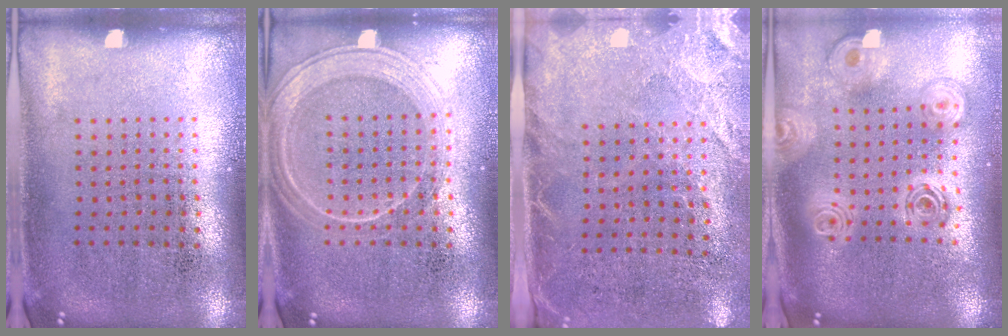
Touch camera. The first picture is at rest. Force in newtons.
{"total": 2.8, "press": 2.8, "slide": 0.5}
{"total": 2.7, "press": 2.2, "slide": 1.6}
{"total": 2.3, "press": 1.8, "slide": 1.4}